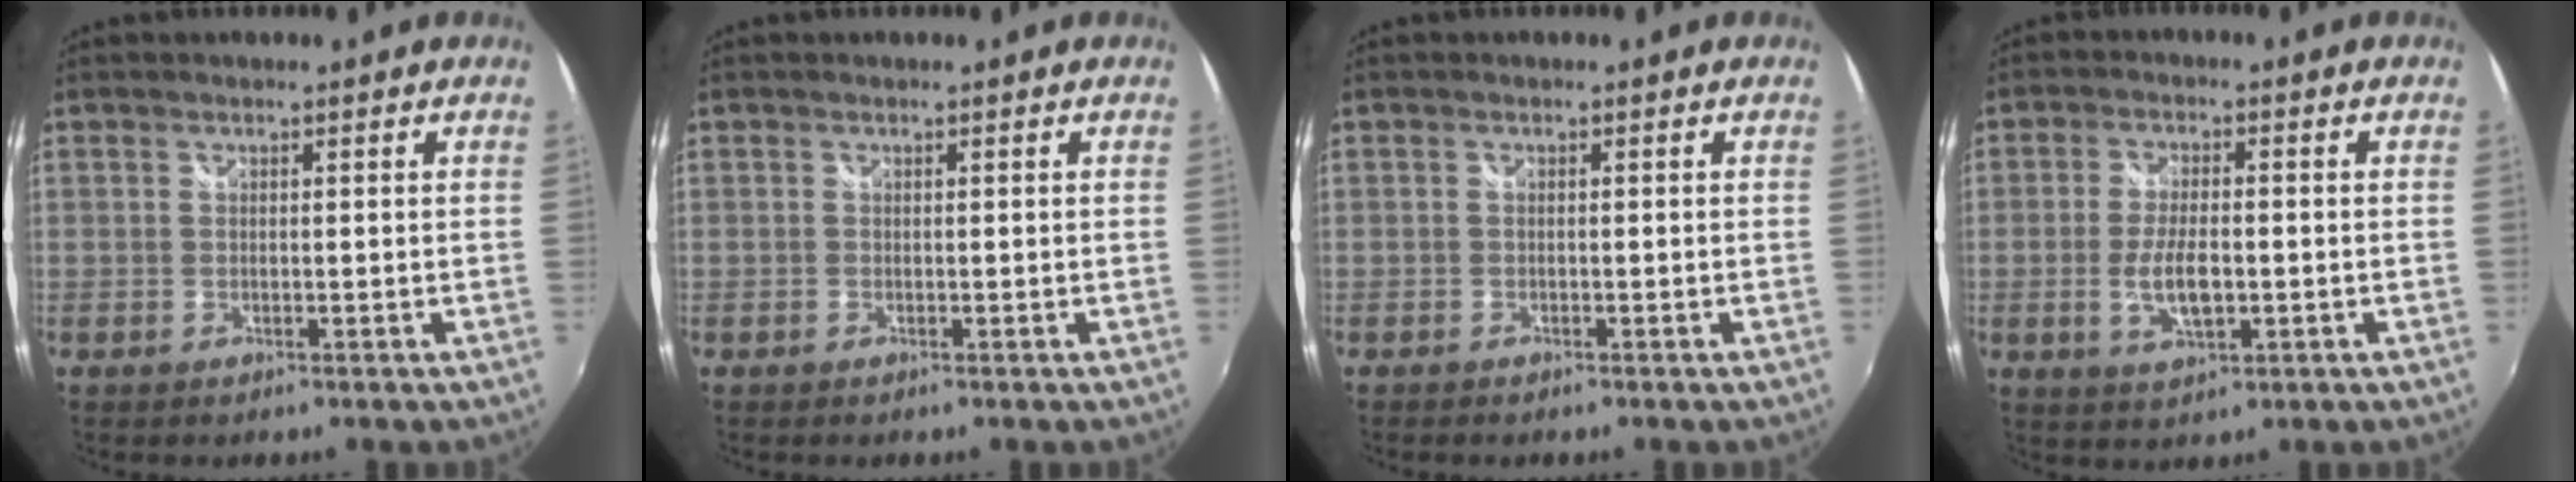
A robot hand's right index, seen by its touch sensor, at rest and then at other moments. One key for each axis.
{"total": 0.0}
{"total": 0.7, "fx": -0.6, "fy": 0.2, "fz": 0.2, "tx": -0.007, "ty": -0.004, "tz": -0.014}
{"total": 6.8, "fx": -1.4, "fy": 2.7, "fz": 6.1, "tx": -0.123, "ty": -0.006, "tz": -0.024}